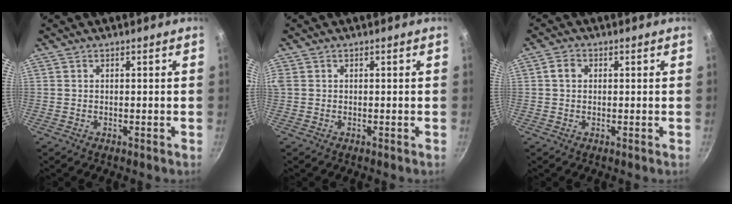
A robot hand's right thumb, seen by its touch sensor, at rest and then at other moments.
{"total": 1.2, "force": [0.3, 1.0, 0.6], "torque": [-0.014, 0.003, 0.005]}
{"total": 2.5, "force": [0.4, 2.1, 1.3], "torque": [-0.017, 0.006, 0.004]}